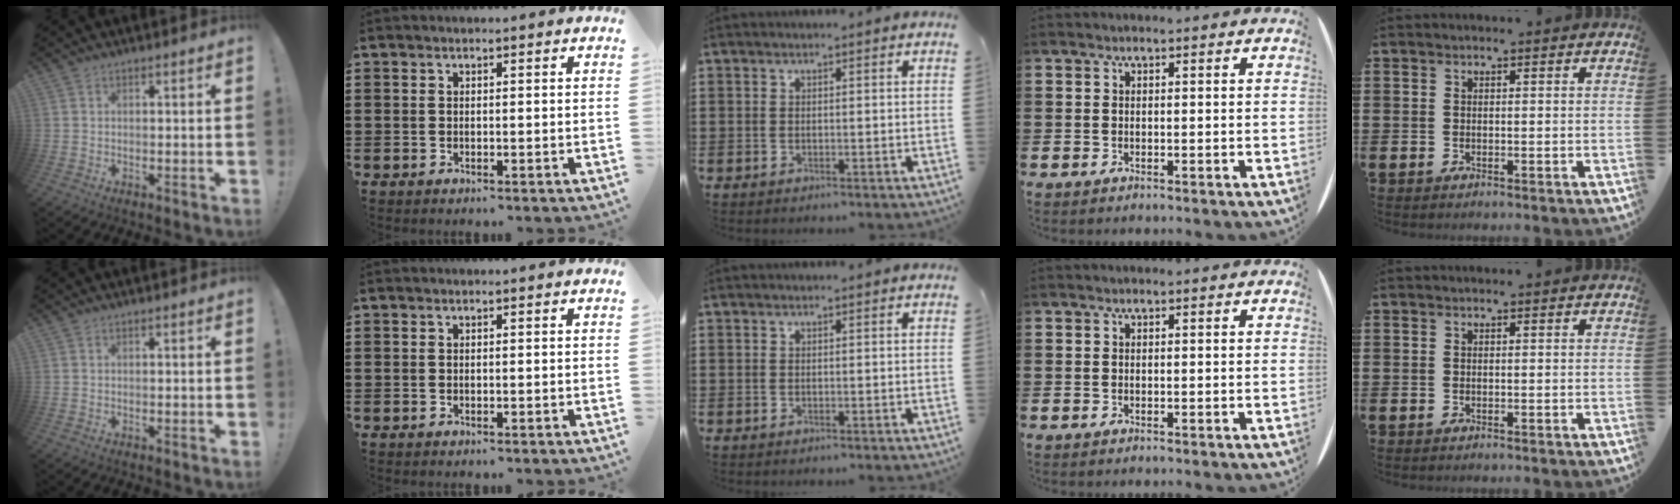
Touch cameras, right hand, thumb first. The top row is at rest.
{}